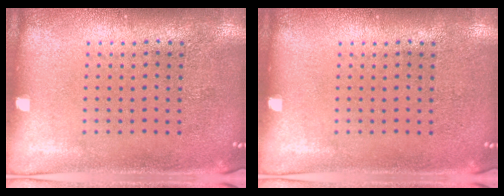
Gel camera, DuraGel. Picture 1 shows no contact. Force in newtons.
{"total": 0.0}